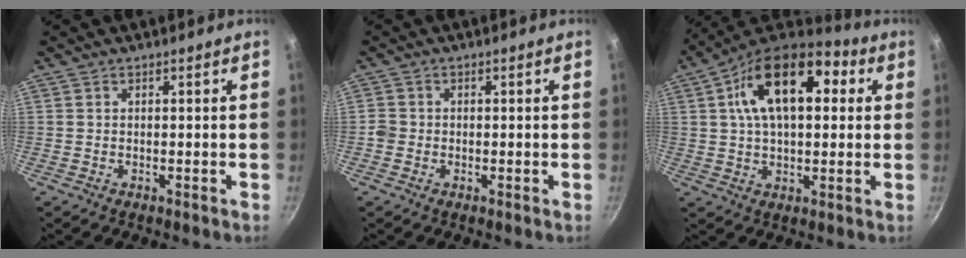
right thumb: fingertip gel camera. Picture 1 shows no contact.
{"total": 1.7, "force": [-0.7, 1.5, 0.5], "torque": [-0.005, 0.006, -0.015]}
{"total": 19.2, "force": [5.0, 10.9, 15.1], "torque": [-0.227, 0.019, 0.063]}